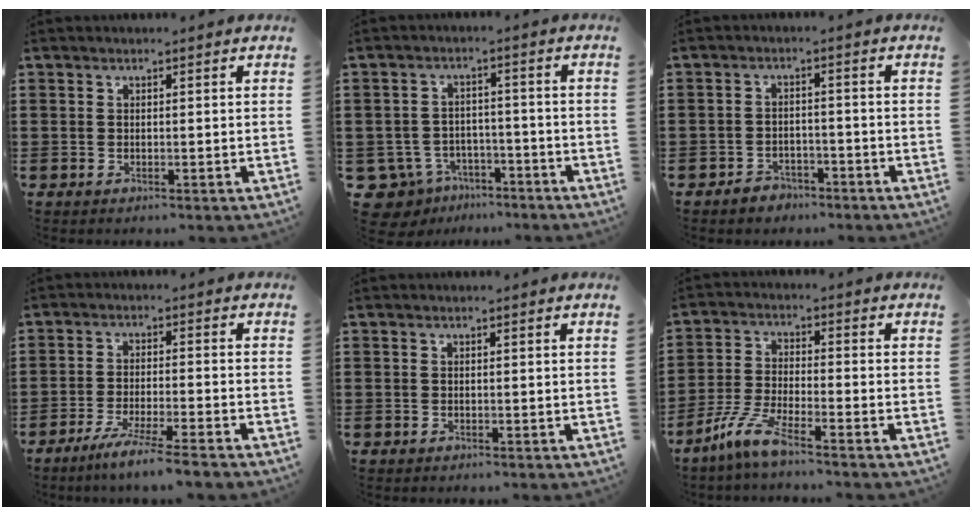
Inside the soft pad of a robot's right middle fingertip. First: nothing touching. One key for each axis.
{"total": 5.1, "fx": -4.1, "fy": 2.8, "fz": 1.0, "tx": -0.054, "ty": 0.003, "tz": -0.086}
{"total": 2.3, "fx": -2.1, "fy": 0.9, "fz": 0.2, "tx": -0.012, "ty": 0.002, "tz": -0.044}
{"total": 5.4, "fx": -4.6, "fy": -0.6, "fz": 2.7, "tx": -0.055, "ty": -0.019, "tz": -0.086}
{"total": 0.0}
{"total": 6.5, "fx": -4.8, "fy": 0.5, "fz": 4.3, "tx": -0.111, "ty": -0.016, "tz": -0.095}